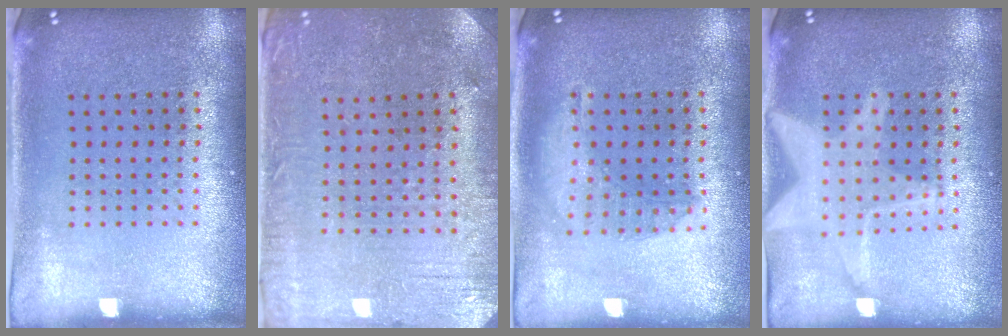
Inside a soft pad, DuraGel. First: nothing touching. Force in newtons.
{"total": 0.7, "press": 0.6, "slide": 0.4}
{"total": 1.3, "press": 1.3, "slide": 0.4}
{"total": 2.6, "press": 2.6, "slide": 0.4}